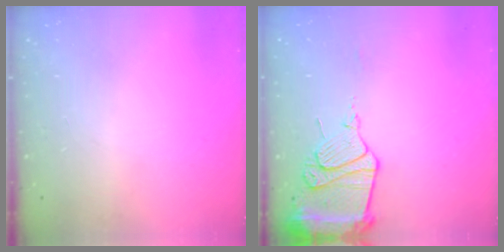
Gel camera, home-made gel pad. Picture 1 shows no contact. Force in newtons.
{"total": 13.3, "press": 13.2, "slide": 1.4}